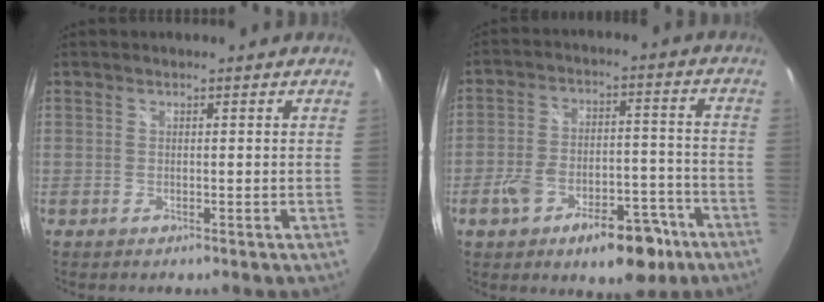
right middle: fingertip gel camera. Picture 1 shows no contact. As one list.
[{"total": 14.6, "force": [-8.5, 6.8, 9.7], "torque": [-0.169, 0.011, -0.122]}]